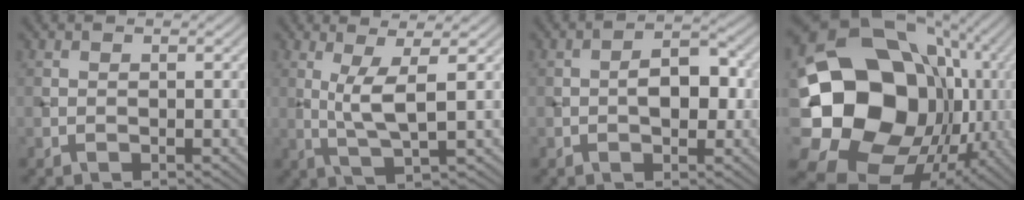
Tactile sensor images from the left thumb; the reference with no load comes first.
{"total": 5.0, "force": [1.0, 0.6, 4.8], "torque": [-0.107, 0.002, 0.027]}
{"total": 4.4, "force": [-0.3, 2.5, 3.6], "torque": [-0.050, 0.004, -0.010]}
{"total": 20.5, "force": [-0.2, 16.9, 11.5], "torque": [-0.254, -0.026, 0.012]}